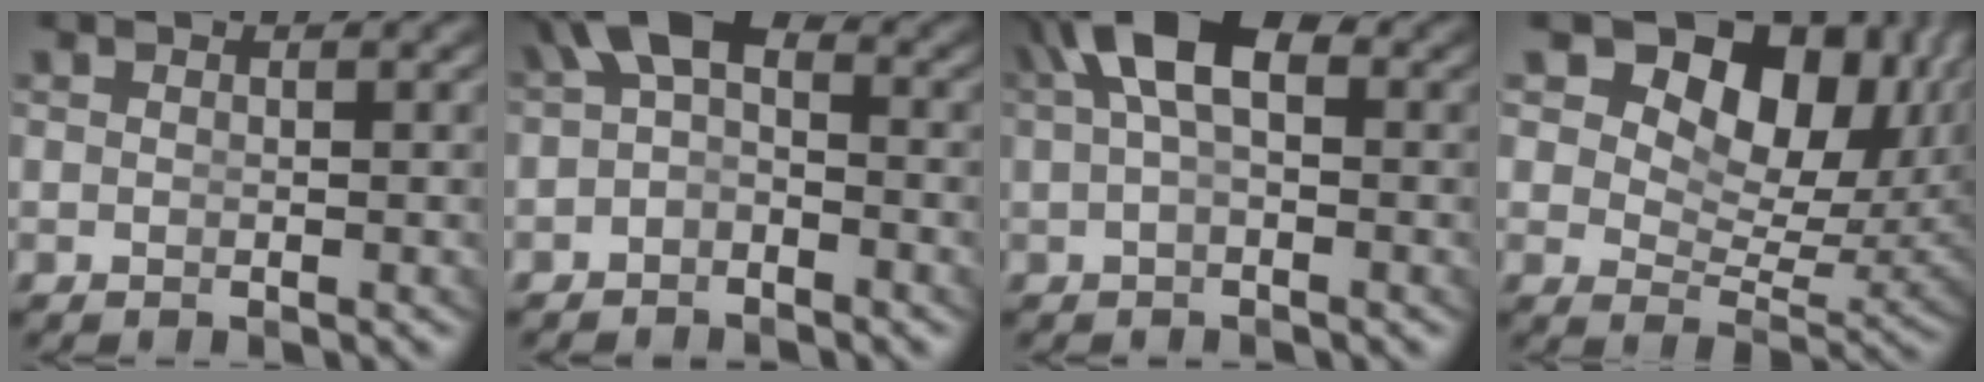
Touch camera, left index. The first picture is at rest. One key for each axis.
{"total": 4.2, "fx": 0.6, "fy": 2.7, "fz": 3.2, "tx": -0.055, "ty": -0.015, "tz": 0.009}
{"total": 6.2, "fx": 1.9, "fy": 3.0, "fz": 5.1, "tx": -0.093, "ty": 0.010, "tz": 0.025}
{"total": 16.6, "fx": 6.0, "fy": 10.7, "fz": 11.1, "tx": -0.180, "ty": 0.019, "tz": 0.077}